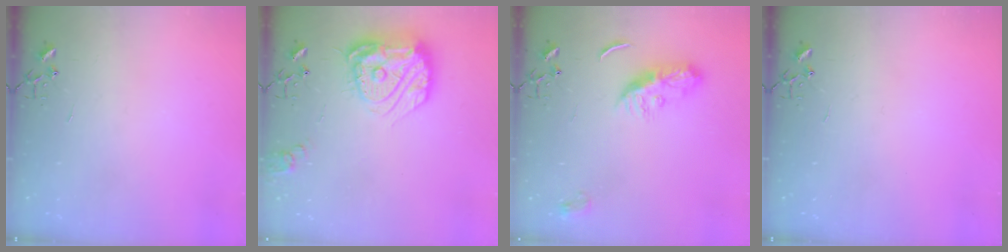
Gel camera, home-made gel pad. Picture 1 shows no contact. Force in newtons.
{"total": 19.8, "press": 19.7, "slide": 2.0}
{"total": 10.9, "press": 10.9, "slide": 0.7}
{"total": 0.0}